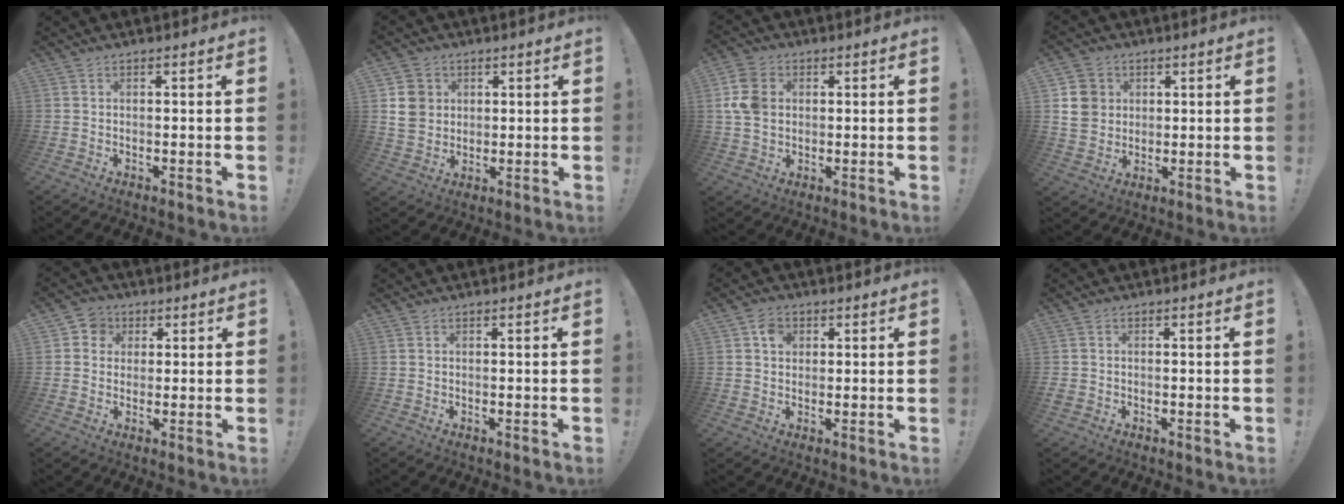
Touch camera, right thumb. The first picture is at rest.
{"total": 8.1, "force": [2.6, 7.2, 2.7], "torque": [-0.042, -0.005, 0.055]}
{"total": 10.3, "force": [1.6, 8.0, 6.3], "torque": [-0.120, 0.001, 0.033]}
{"total": 9.0, "force": [2.8, 8.0, 3.1], "torque": [-0.049, -0.009, 0.056]}
{"total": 5.0, "force": [0.7, 4.7, 1.4], "torque": [-0.017, 0.003, 0.012]}
{"total": 0.0}
{"total": 4.3, "force": [1.3, 3.5, 2.1], "torque": [-0.025, 0.001, 0.022]}
{"total": 1.1, "force": [-0.5, 0.9, 0.4], "torque": [-0.004, 0.002, -0.009]}